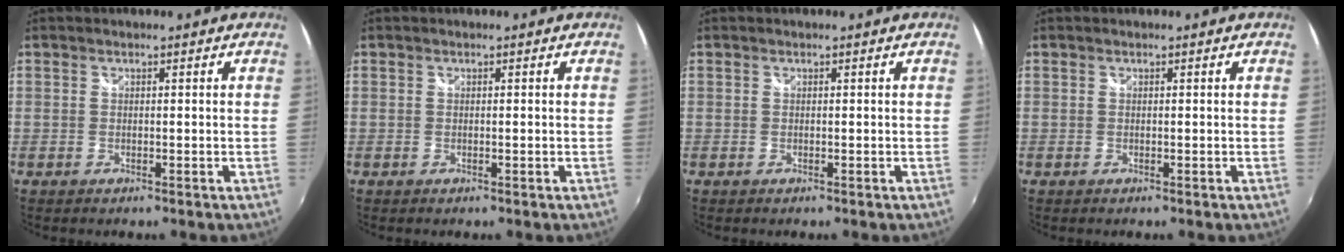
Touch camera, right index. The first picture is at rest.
{"total": 0.0}
{"total": 0.0}
{"total": 0.0}